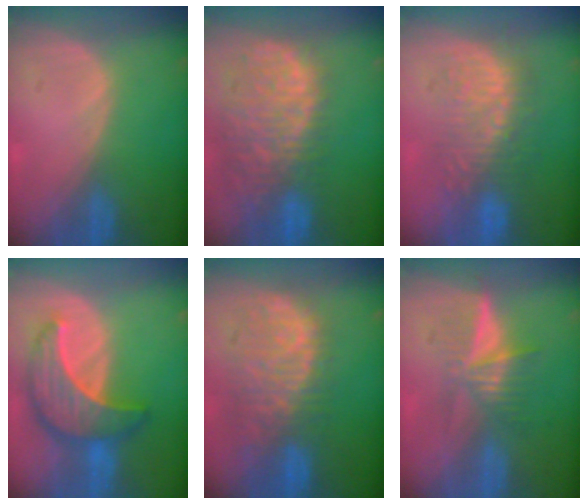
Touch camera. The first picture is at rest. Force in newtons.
{"total": 13.5, "press": 11.1, "slide": 7.8}
{"total": 8.7, "press": 8.6, "slide": 1.6}
{"total": 9.6, "press": 9.6, "slide": 0.8}
{"total": 11.0, "press": 9.6, "slide": 5.4}
{"total": 6.5, "press": 5.5, "slide": 3.4}